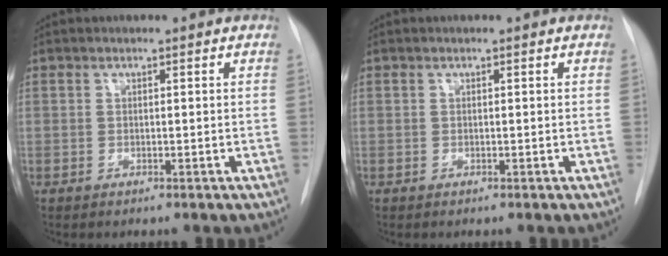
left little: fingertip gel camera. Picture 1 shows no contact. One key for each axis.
{"total": 0.0}